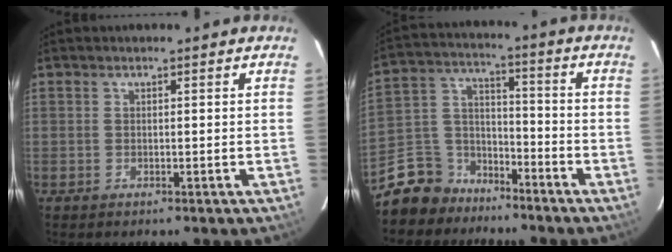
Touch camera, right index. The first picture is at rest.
{"total": 10.4, "force": [-7.9, 6.7, 1.3], "torque": [-0.047, 0.055, -0.142]}